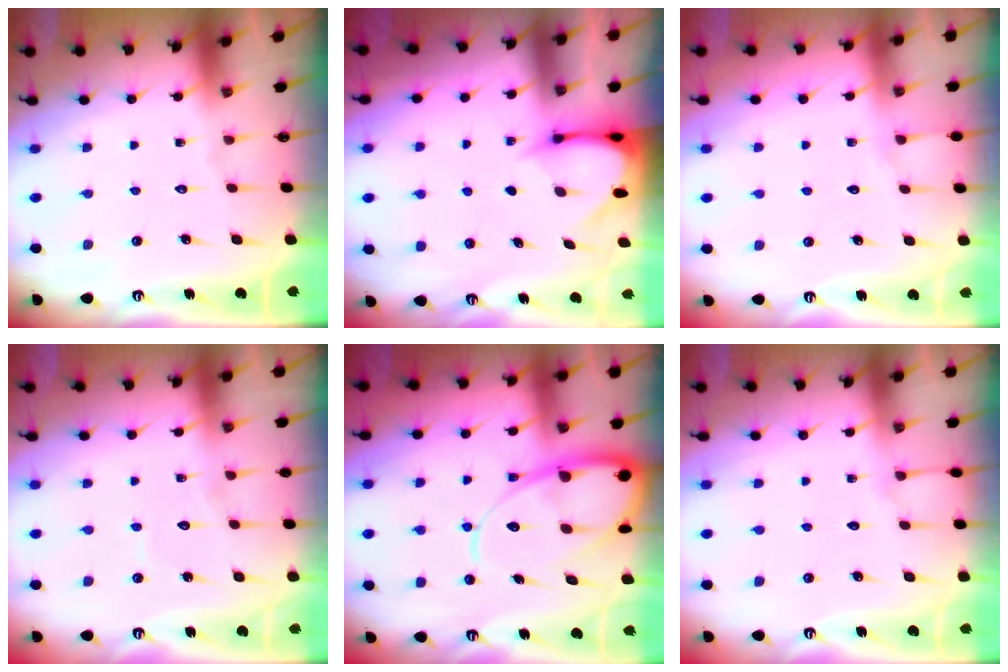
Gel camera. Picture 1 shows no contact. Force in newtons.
{"total": 3.4, "press": 3.4, "slide": 0.3}
{"total": 3.4, "press": 3.4, "slide": 0.6}
{"total": 5.1, "press": 5.1, "slide": 0.4}
{"total": 13.8, "press": 13.7, "slide": 1.4}
{"total": 4.0, "press": 4.0, "slide": 0.5}